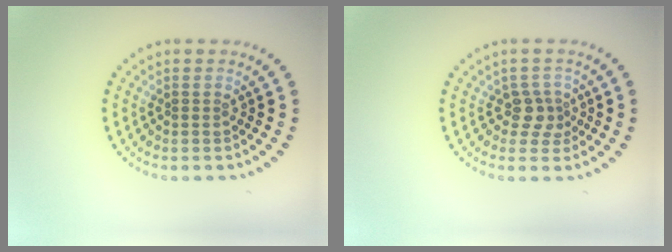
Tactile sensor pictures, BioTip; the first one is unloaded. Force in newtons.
{"total": 2.1, "press": 1.6, "slide": 1.3}